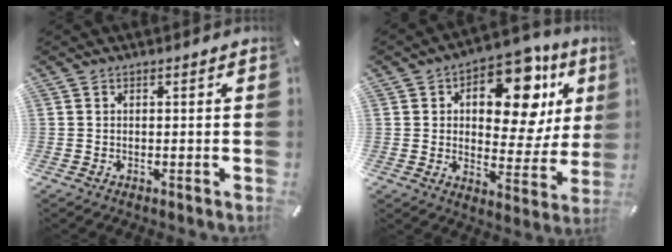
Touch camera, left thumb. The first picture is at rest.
{"total": 17.1, "force": [8.3, 9.6, 11.5], "torque": [-0.150, -0.055, 0.136]}